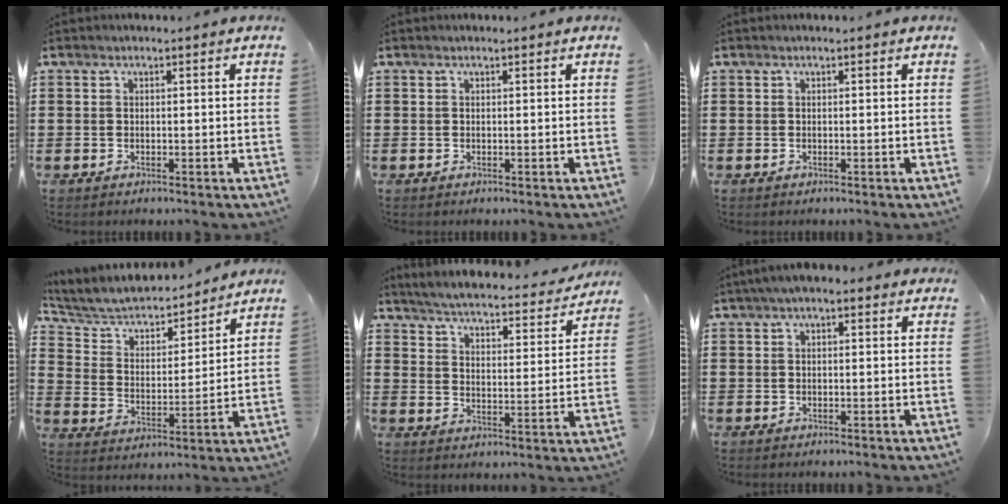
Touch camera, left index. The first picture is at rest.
{"total": 0.0}
{"total": 0.0}
{"total": 5.0, "force": [4.6, 1.6, 1.3], "torque": [-0.052, -0.033, 0.072]}
{"total": 4.5, "force": [4.4, -0.3, 1.0], "torque": [-0.042, -0.036, 0.070]}
{"total": 2.0, "force": [0.9, 1.0, 1.5], "torque": [-0.031, 0.009, 0.014]}